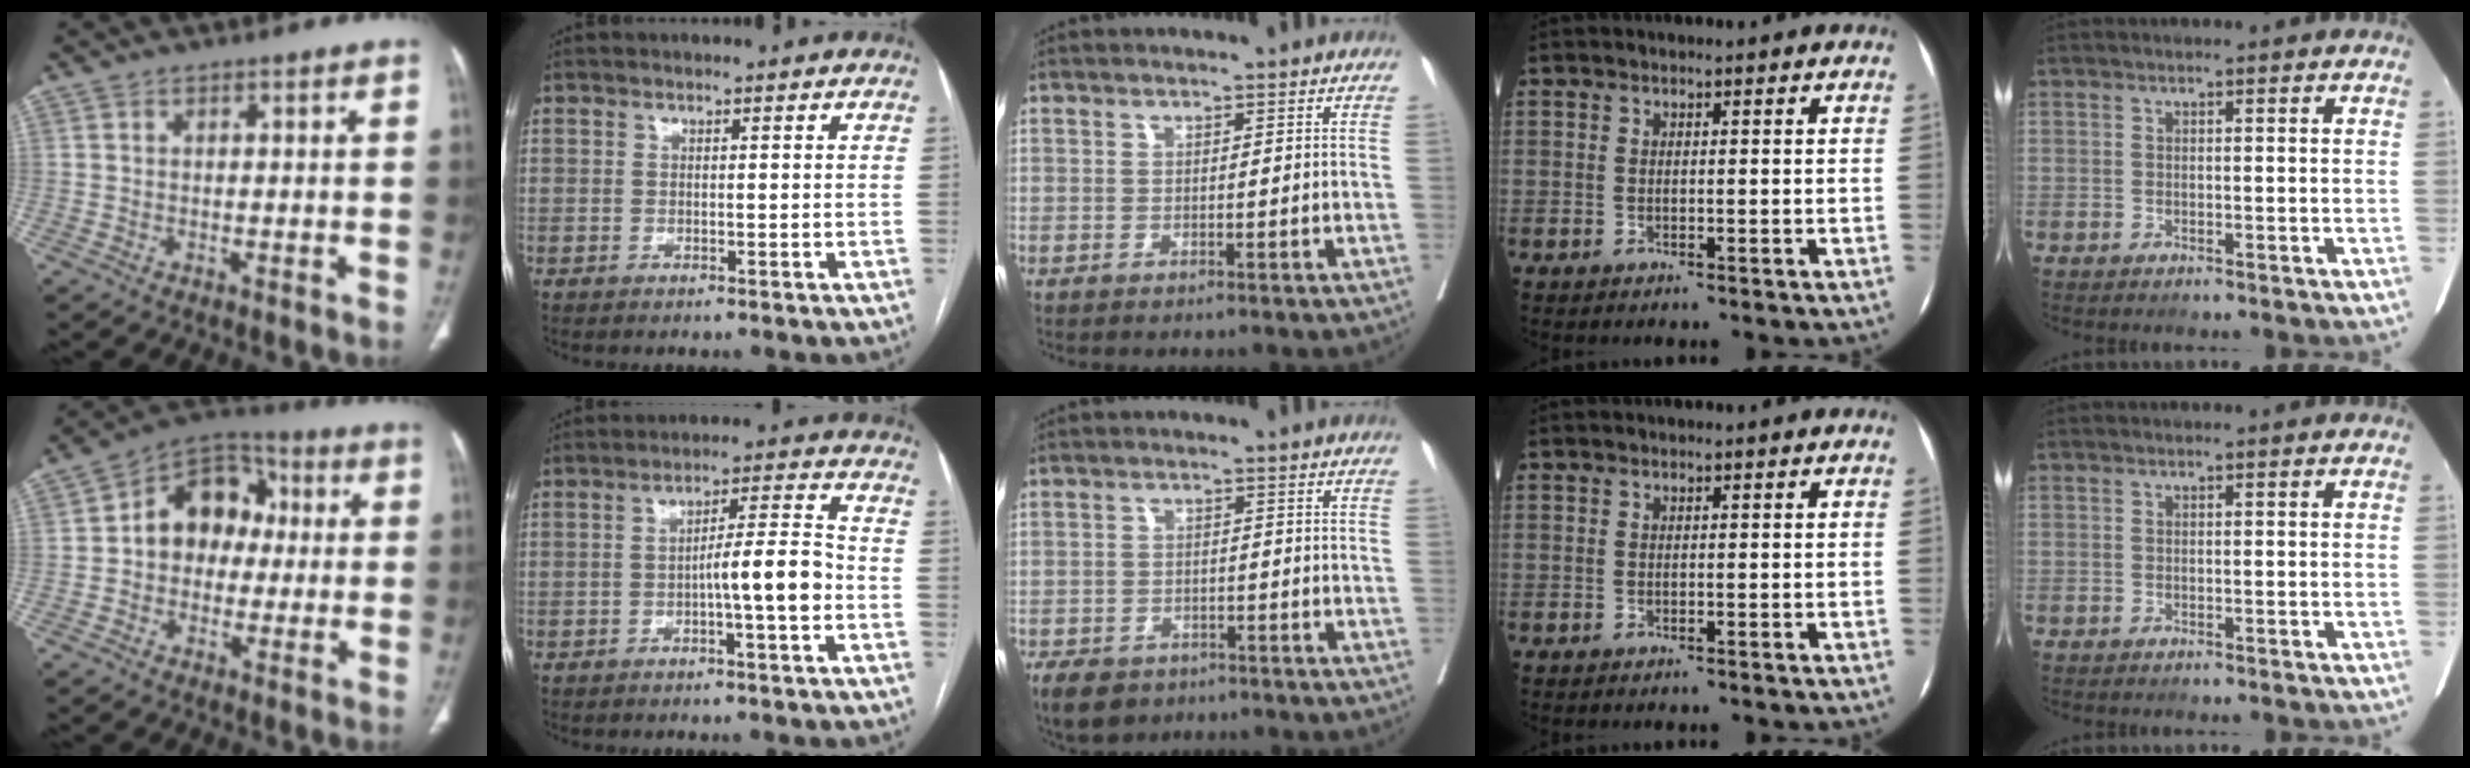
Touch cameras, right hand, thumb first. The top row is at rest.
{"thumb": {"total": 12.7, "force": [0.9, 9.9, 7.9], "torque": [-0.078, 0.034, 0.000]}, "index": {"total": 7.4, "force": [-2.1, 0.1, 7.1], "torque": [-0.109, 0.014, -0.033]}, "middle": {"total": 8.0, "force": [-5.7, 4.8, 3.0], "torque": [-0.060, -0.004, -0.086]}}